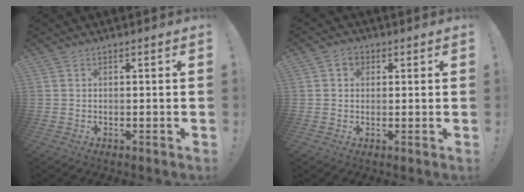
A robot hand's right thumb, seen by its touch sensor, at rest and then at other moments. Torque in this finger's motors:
{"motor_torque": [0.36, 1.13, 0.41, 0.35, -0.02]}